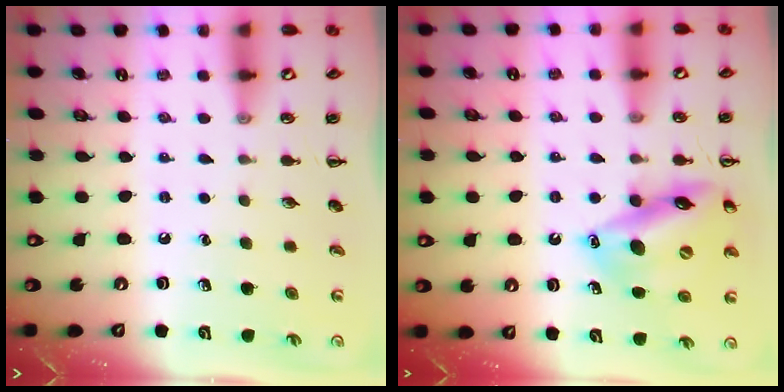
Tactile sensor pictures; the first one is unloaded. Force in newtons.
{"total": 16.0, "press": 15.4, "slide": 4.0}